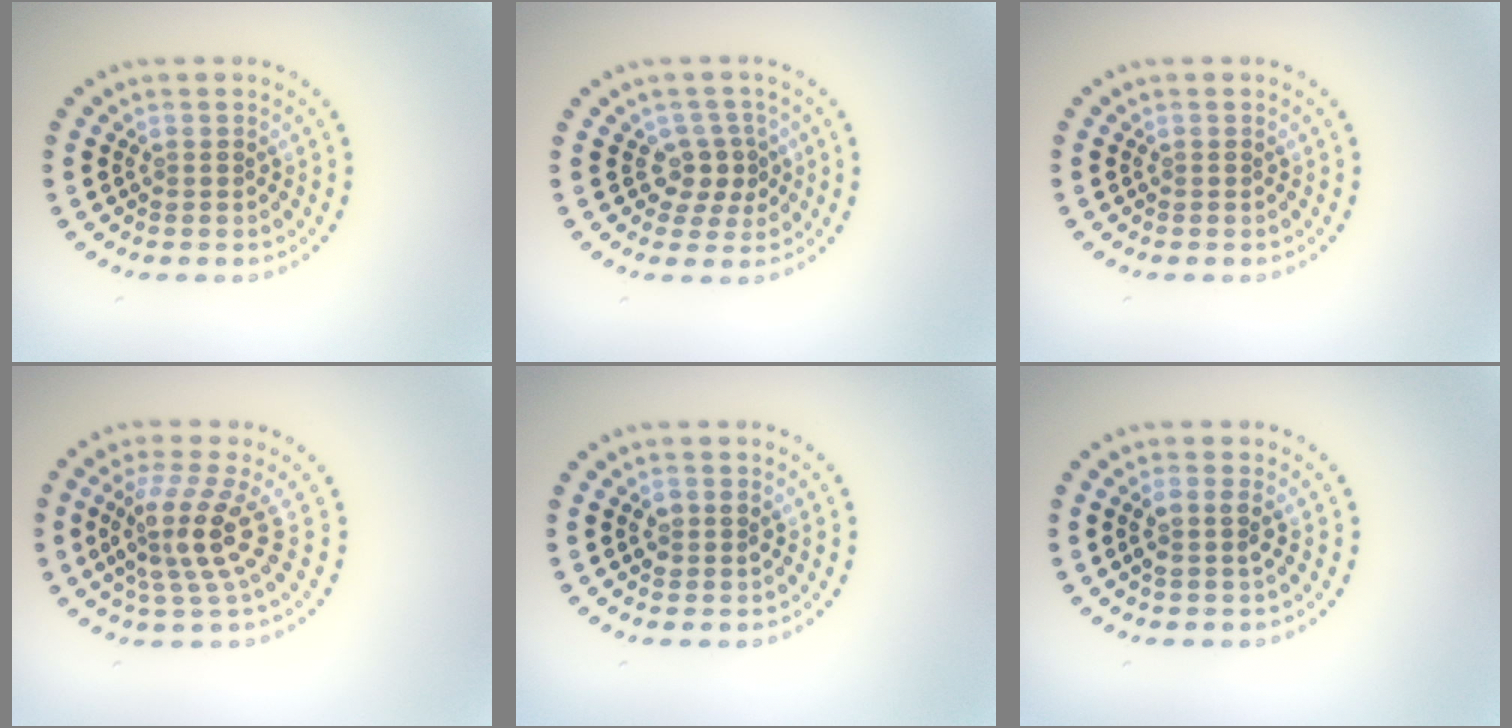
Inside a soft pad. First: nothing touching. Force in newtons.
{"total": 2.5, "press": 2.0, "slide": 1.5}
{"total": 0.0}
{"total": 4.4, "press": 3.3, "slide": 3.0}
{"total": 1.4, "press": 1.3, "slide": 0.3}
{"total": 1.7, "press": 1.5, "slide": 0.8}